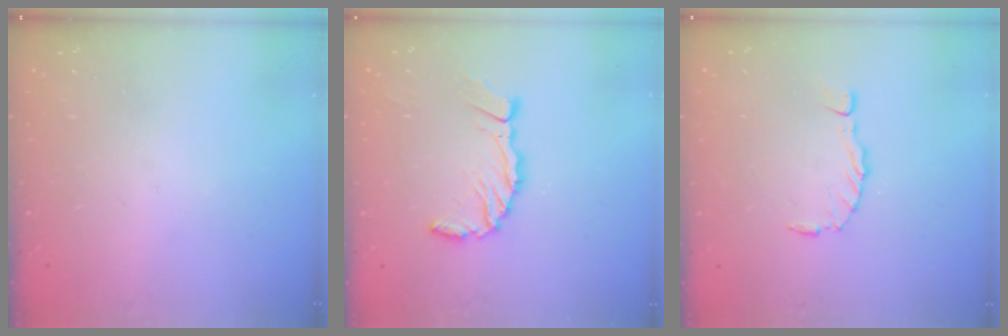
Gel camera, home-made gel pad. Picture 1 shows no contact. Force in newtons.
{"total": 8.2, "press": 8.0, "slide": 1.5}
{"total": 1.5, "press": 1.5, "slide": 0.2}